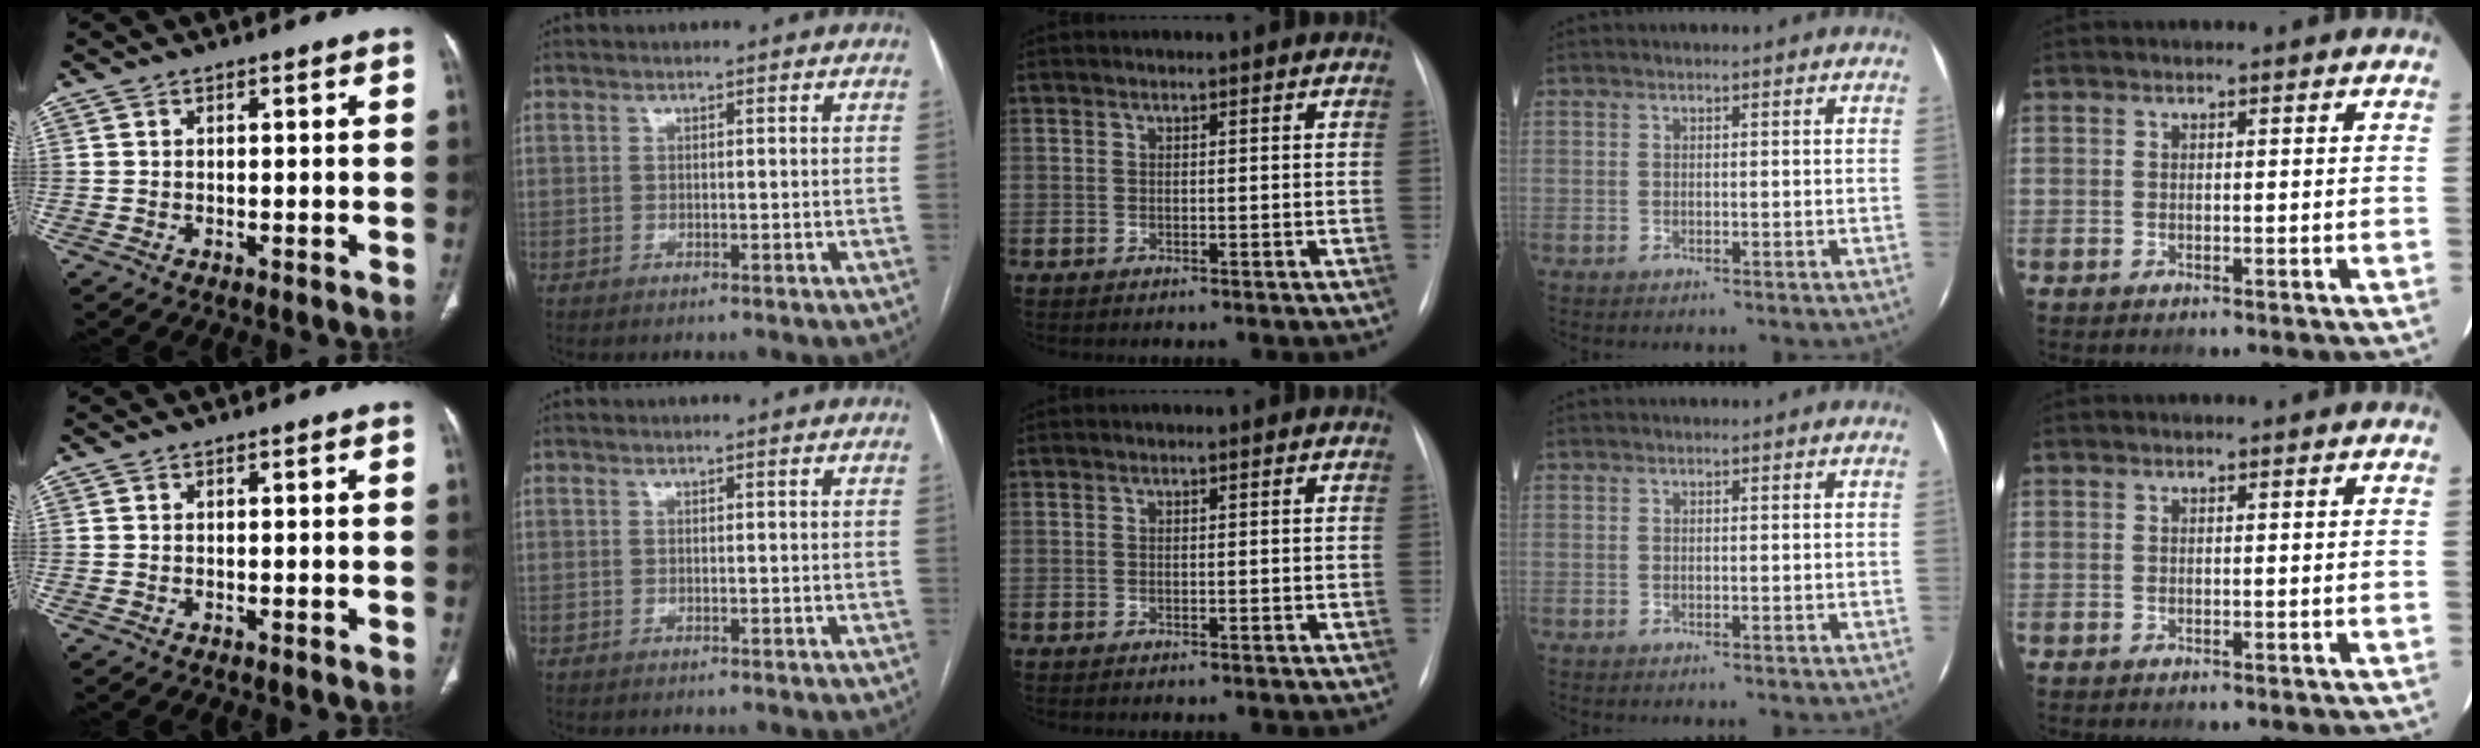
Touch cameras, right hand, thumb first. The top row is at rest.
{}